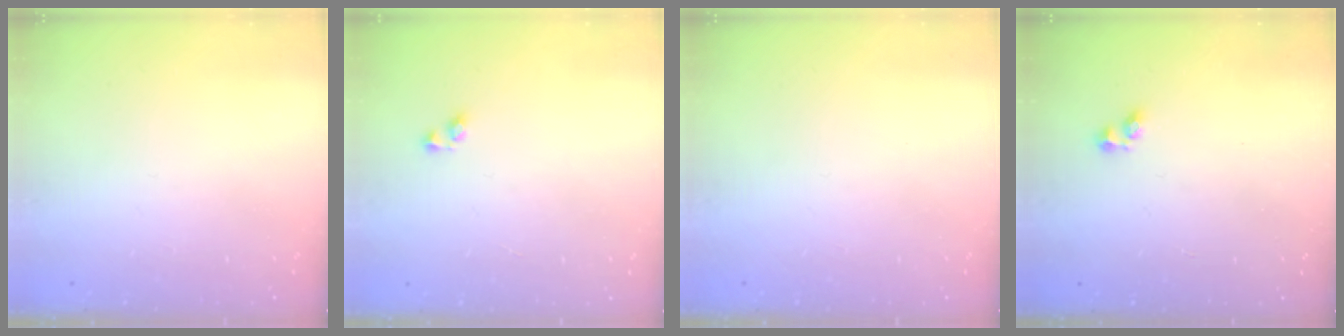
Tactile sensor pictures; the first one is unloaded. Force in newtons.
{"total": 2.9, "press": 2.9, "slide": 0.2}
{"total": 0.0}
{"total": 1.9, "press": 1.9, "slide": 0.3}